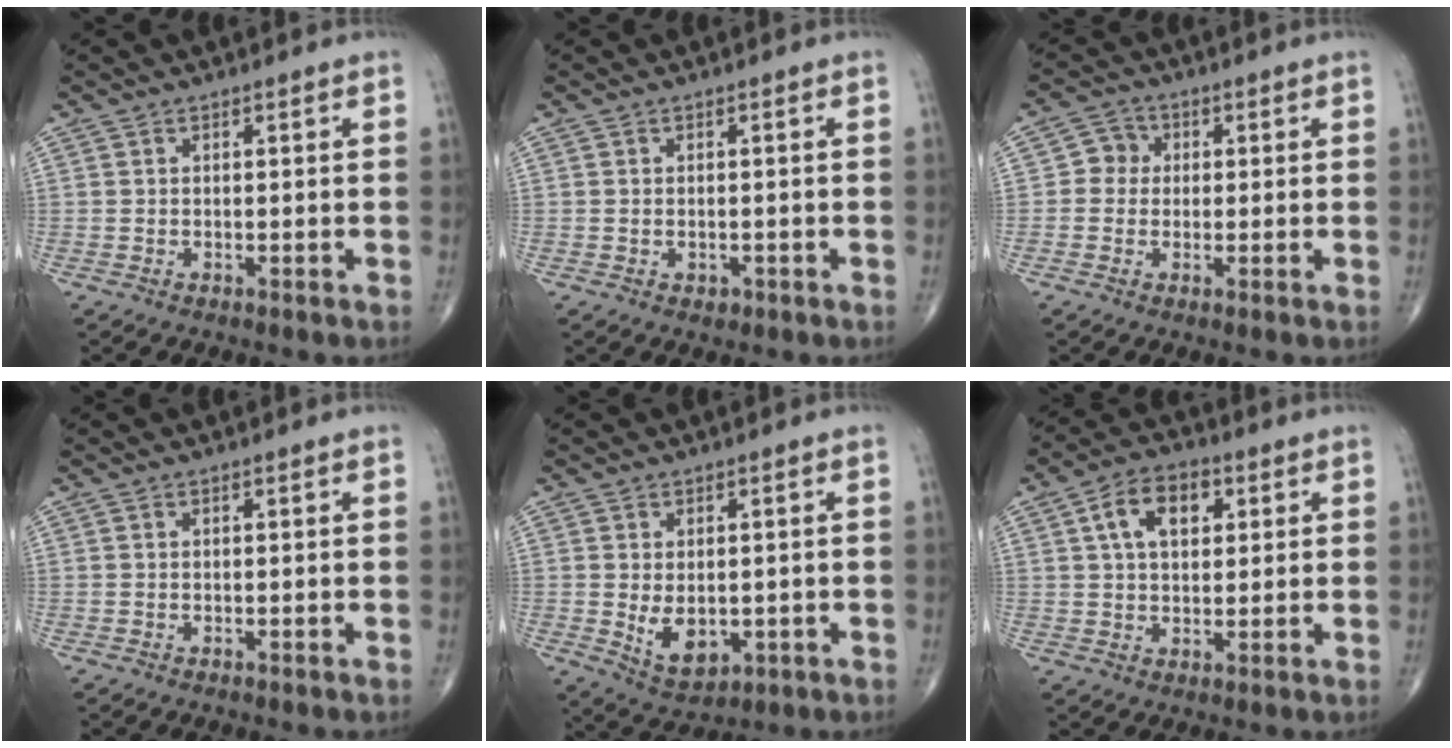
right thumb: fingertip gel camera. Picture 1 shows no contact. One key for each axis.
{"total": 1.3, "fx": -0.4, "fy": 1.0, "fz": 0.7, "tx": -0.006, "ty": 0.003, "tz": -0.002}
{"total": 3.9, "fx": 0.2, "fy": 3.7, "fz": 1.3, "tx": 0.005, "ty": 0.009, "tz": -0.006}
{"total": 0.0}
{"total": 6.9, "fx": -0.8, "fy": 4.5, "fz": 5.2, "tx": -0.067, "ty": -0.015, "tz": 0.003}
{"total": 9.0, "fx": 2.9, "fy": 5.6, "fz": 6.4, "tx": -0.088, "ty": 0.004, "tz": 0.043}